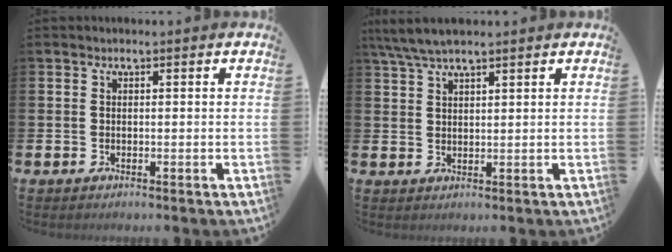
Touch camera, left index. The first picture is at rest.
{"total": 4.7, "force": [3.9, 0.9, 2.4], "torque": [-0.062, -0.003, 0.073]}